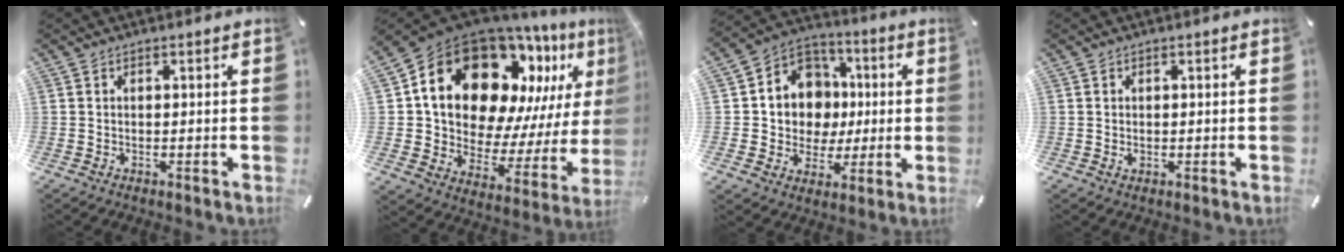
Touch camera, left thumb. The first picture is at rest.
{"total": 22.6, "force": [13.4, 13.7, 12.0], "torque": [-0.188, -0.111, 0.245]}
{"total": 12.4, "force": [0.1, 12.1, 3.1], "torque": [-0.046, 0.001, 0.013]}
{"total": 1.1, "force": [0.0, 1.0, 0.5], "torque": [-0.001, 0.000, -0.002]}